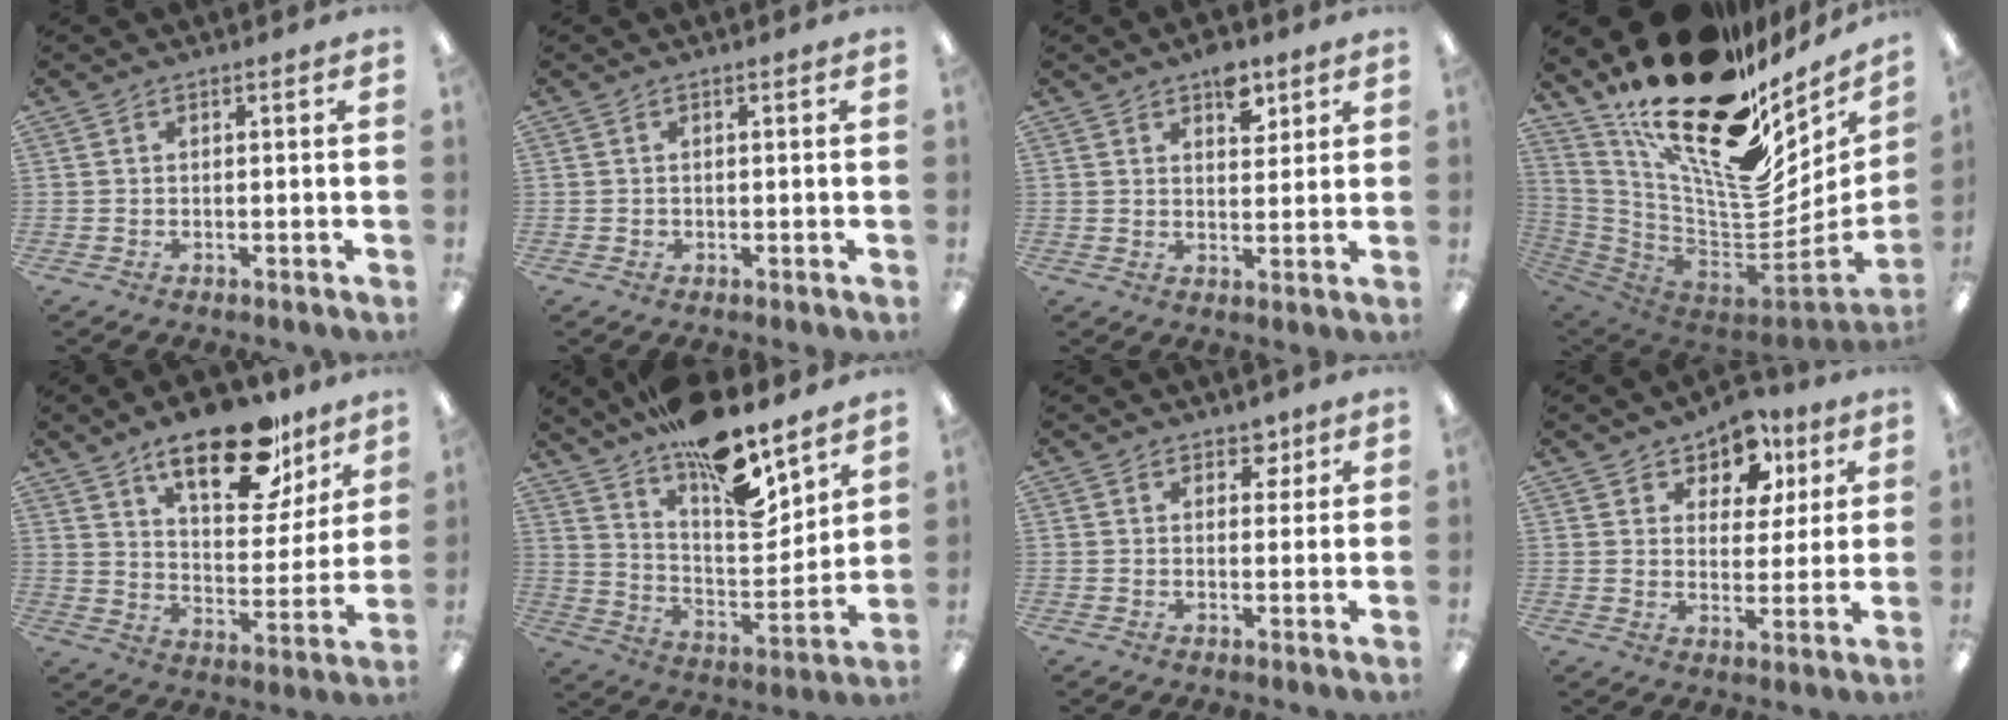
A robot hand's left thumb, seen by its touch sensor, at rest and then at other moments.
{"total": 0.6, "force": [0.2, 0.5, 0.1], "torque": [-0.003, 0.005, 0.002]}
{"total": 6.9, "force": [4.2, 3.8, 4.0], "torque": [-0.032, -0.022, 0.067]}
{"total": 26.6, "force": [15.8, 11.7, 18.0], "torque": [-0.312, -0.120, 0.286]}
{"total": 22.5, "force": [15.2, 9.5, 13.7], "torque": [-0.196, -0.085, 0.251]}
{"total": 17.2, "force": [13.4, 5.3, 9.5], "torque": [-0.151, -0.105, 0.230]}
{"total": 3.8, "force": [2.5, 2.4, 1.6], "torque": [-0.005, -0.010, 0.040]}
{"total": 9.7, "force": [6.6, 6.0, 3.7], "torque": [-0.058, -0.032, 0.119]}